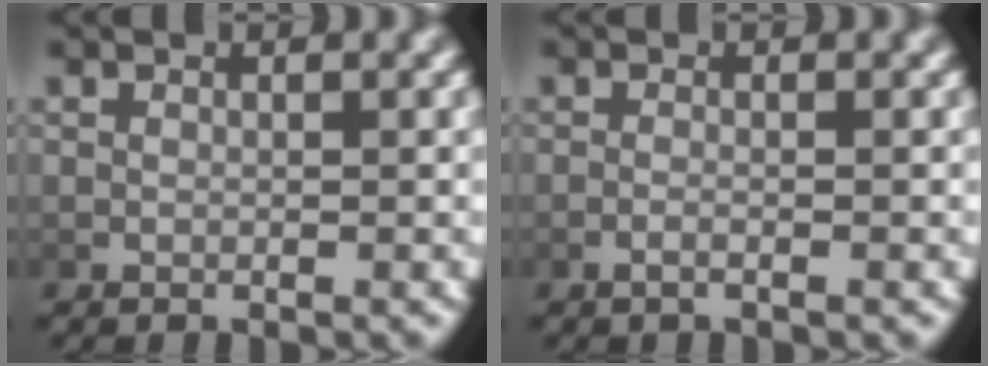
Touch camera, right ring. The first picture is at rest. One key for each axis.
{"total": 1.1, "fx": -0.8, "fy": 0.1, "fz": 0.7, "tx": -0.019, "ty": -0.004, "tz": -0.013}